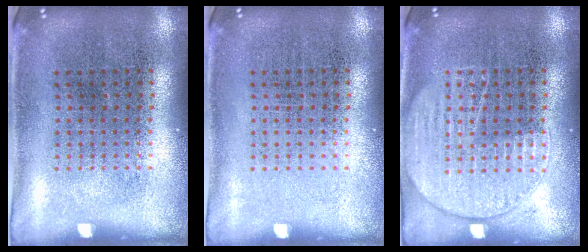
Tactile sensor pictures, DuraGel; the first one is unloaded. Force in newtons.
{"total": 0.0}
{"total": 2.4, "press": 2.4, "slide": 0.2}